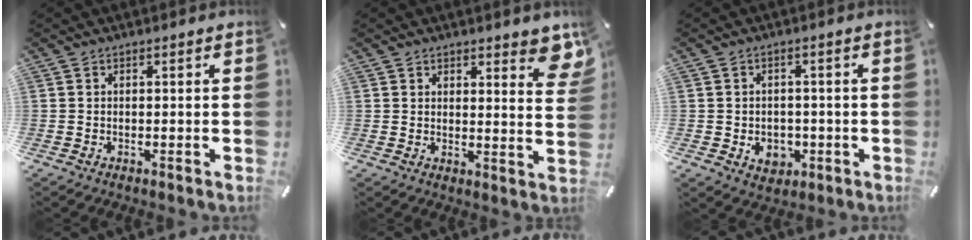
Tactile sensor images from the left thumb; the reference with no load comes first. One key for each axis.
{"total": 5.8, "fx": 4.2, "fy": 2.5, "fz": 3.1, "tx": -0.023, "ty": -0.026, "tz": 0.068}
{"total": 5.2, "fx": -1.2, "fy": 4.4, "fz": 2.4, "tx": -0.032, "ty": 0.000, "tz": -0.022}